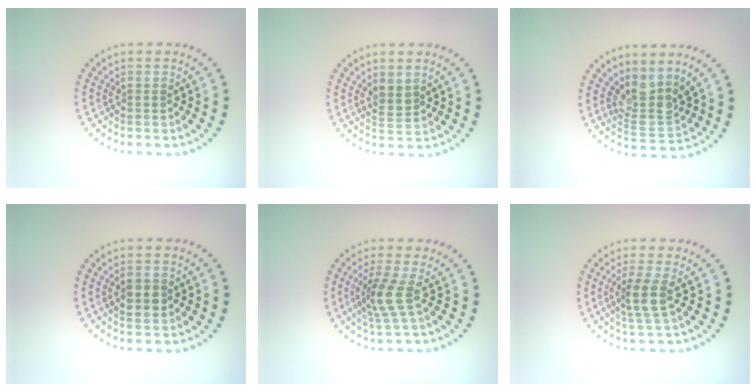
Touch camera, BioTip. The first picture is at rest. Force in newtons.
{"total": 1.8, "press": 1.5, "slide": 0.9}
{"total": 3.5, "press": 2.6, "slide": 2.2}
{"total": 2.8, "press": 2.8, "slide": 0.2}
{"total": 2.9, "press": 2.2, "slide": 1.9}
{"total": 2.7, "press": 2.2, "slide": 1.5}